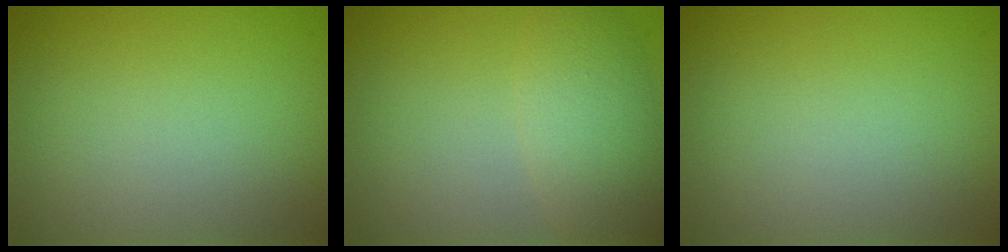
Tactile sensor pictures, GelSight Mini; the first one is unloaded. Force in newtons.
{"total": 4.4, "press": 4.4, "slide": 0.1}
{"total": 0.0}